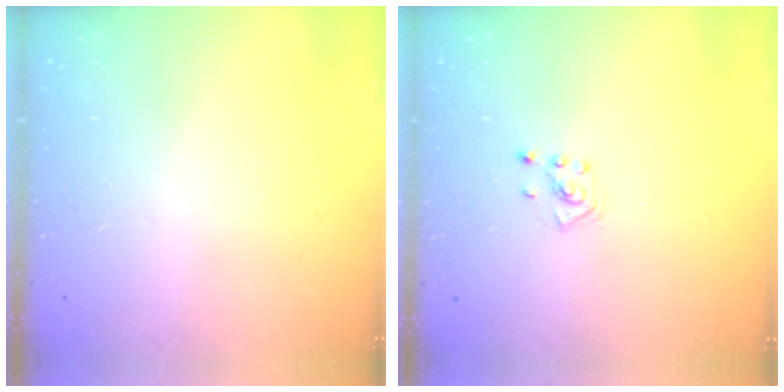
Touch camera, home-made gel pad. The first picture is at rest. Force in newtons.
{"total": 2.1, "press": 2.0, "slide": 0.3}